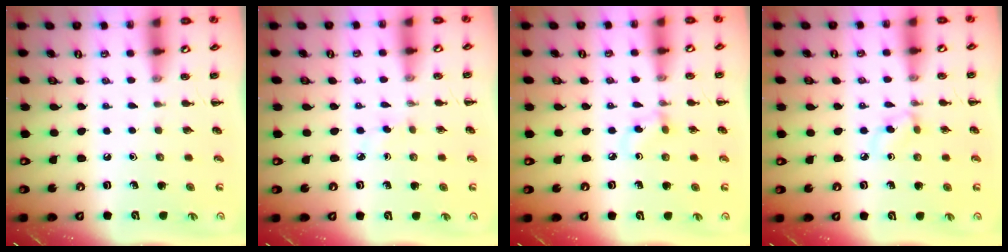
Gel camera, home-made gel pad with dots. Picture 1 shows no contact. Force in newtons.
{"total": 2.3, "press": 2.1, "slide": 0.9}
{"total": 4.9, "press": 4.5, "slide": 1.7}
{"total": 3.5, "press": 3.4, "slide": 1.0}